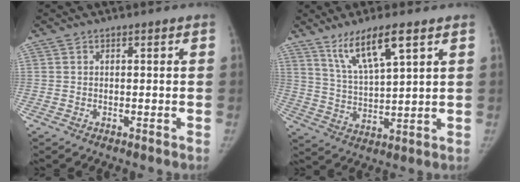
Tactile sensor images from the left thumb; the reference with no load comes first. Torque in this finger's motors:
{"motor_torque": [0.10, 0.13, 0.16, -0.11, 0.08]}